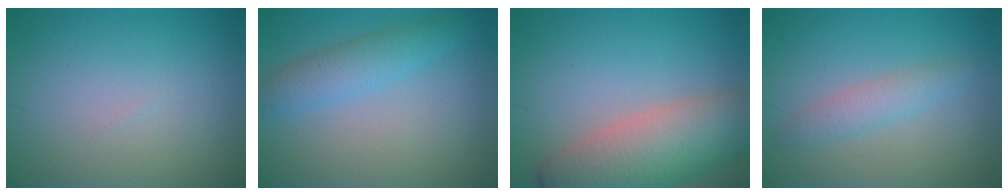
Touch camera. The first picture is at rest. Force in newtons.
{"total": 3.0, "press": 3.0, "slide": 0.1}
{"total": 8.8, "press": 8.7, "slide": 0.7}
{"total": 2.1, "press": 2.1, "slide": 0.1}